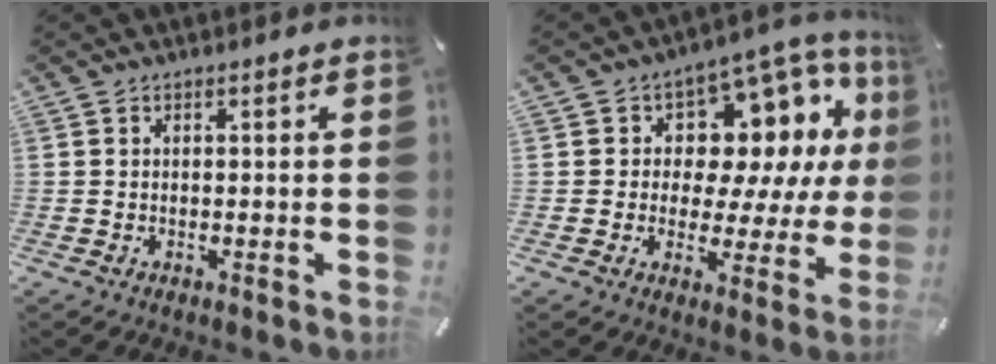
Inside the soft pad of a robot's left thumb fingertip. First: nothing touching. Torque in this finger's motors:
{"motor_torque": [0.21, 0.58, 0.68, 0.32, 0.07]}